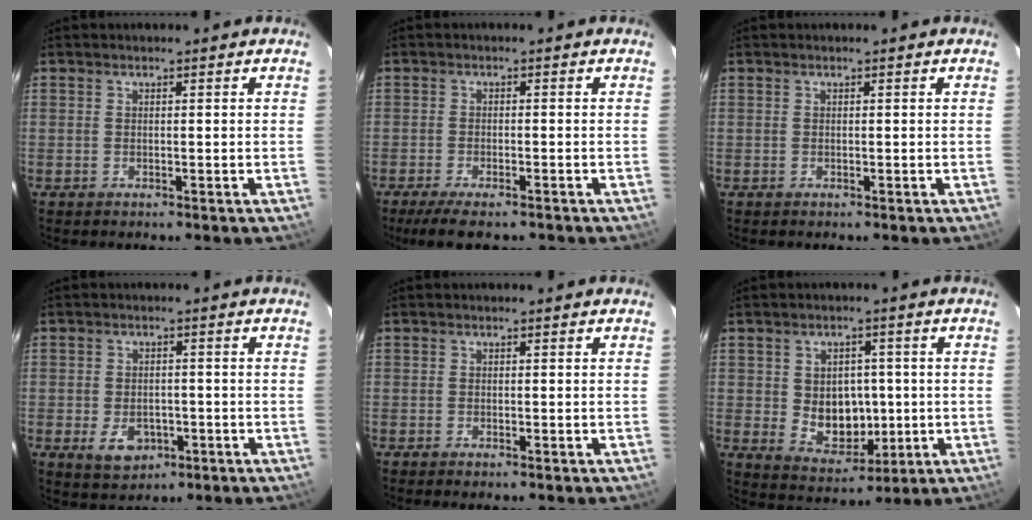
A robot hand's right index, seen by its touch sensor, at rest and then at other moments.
{"total": 7.3, "force": [-5.9, 1.5, 4.1], "torque": [-0.095, -0.027, -0.100]}
{"total": 0.0}
{"total": 6.2, "force": [-2.4, 4.5, 3.6], "torque": [-0.080, -0.004, -0.028]}
{"total": 0.6, "force": [-0.5, -0.1, 0.3], "torque": [-0.007, -0.003, -0.012]}
{"total": 8.6, "force": [-0.2, 7.1, 4.9], "torque": [-0.095, 0.001, 0.018]}